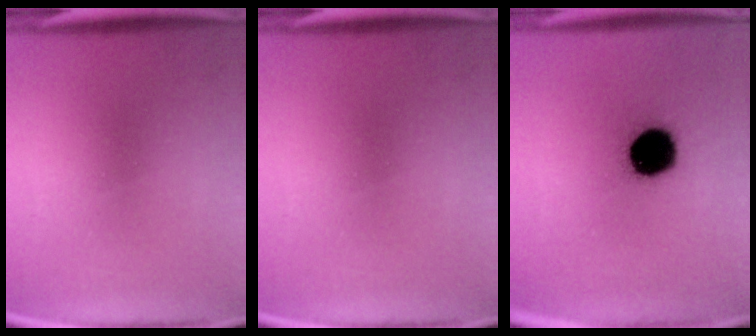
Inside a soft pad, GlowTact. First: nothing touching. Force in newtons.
{"total": 0.0}
{"total": 16.0}